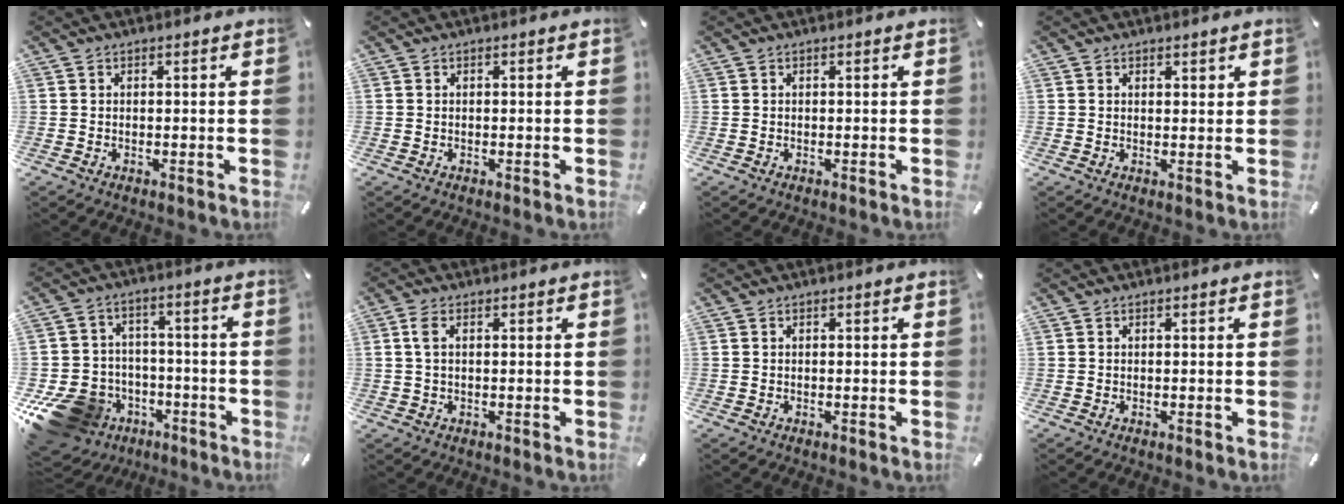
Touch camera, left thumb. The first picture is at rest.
{"total": 0.0}
{"total": 0.0}
{"total": 1.1, "force": [0.9, 0.6, 0.2], "torque": [0.005, -0.003, 0.015]}
{"total": 15.8, "force": [-7.8, 12.1, 6.4], "torque": [-0.115, 0.051, -0.125]}
{"total": 3.3, "force": [0.8, 1.7, 2.6], "torque": [-0.064, 0.005, 0.010]}
{"total": 0.0}
{"total": 0.0}